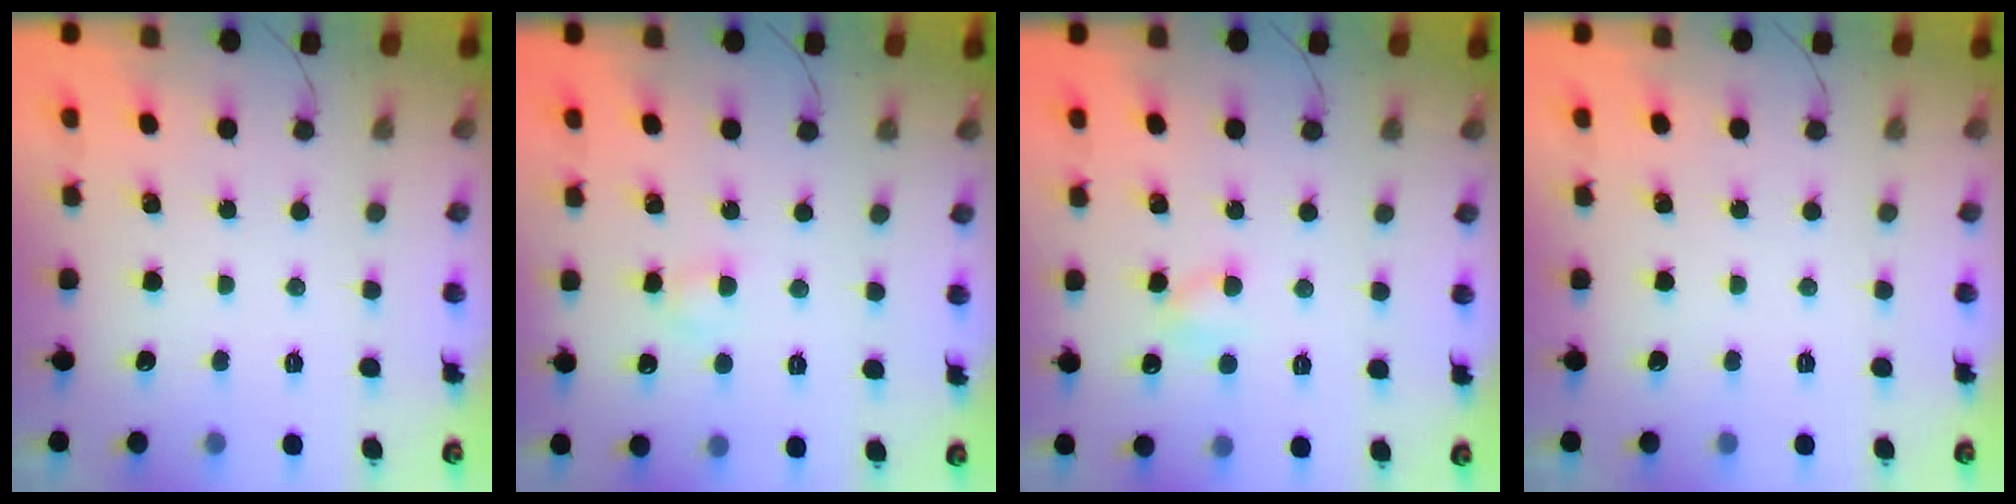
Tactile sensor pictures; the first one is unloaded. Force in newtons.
{"total": 2.7, "press": 2.5, "slide": 1.1}
{"total": 3.4, "press": 3.3, "slide": 0.8}
{"total": 0.0}